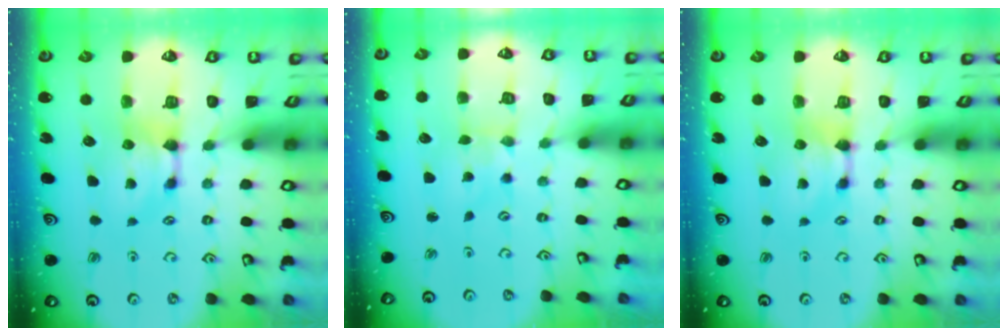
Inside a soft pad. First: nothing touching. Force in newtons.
{"total": 3.0, "press": 2.9, "slide": 0.8}
{"total": 0.0}